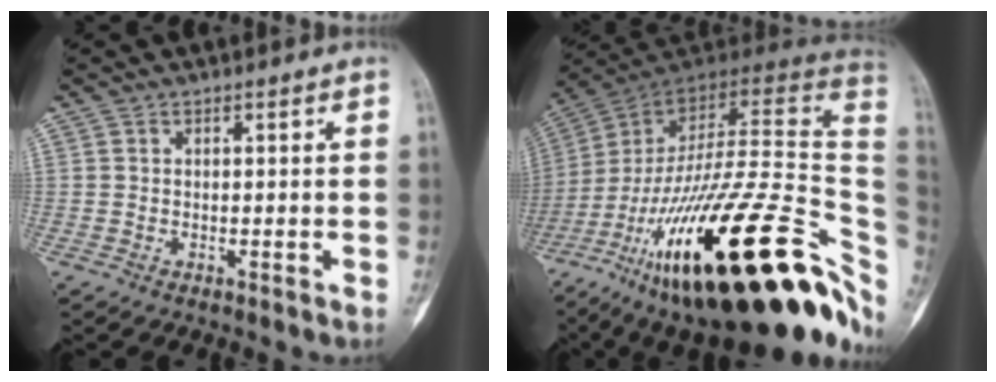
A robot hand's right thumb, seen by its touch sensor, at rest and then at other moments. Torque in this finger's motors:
{"motor_torque": [4.36, 0.65, 2.13, -0.64, 1.06]}